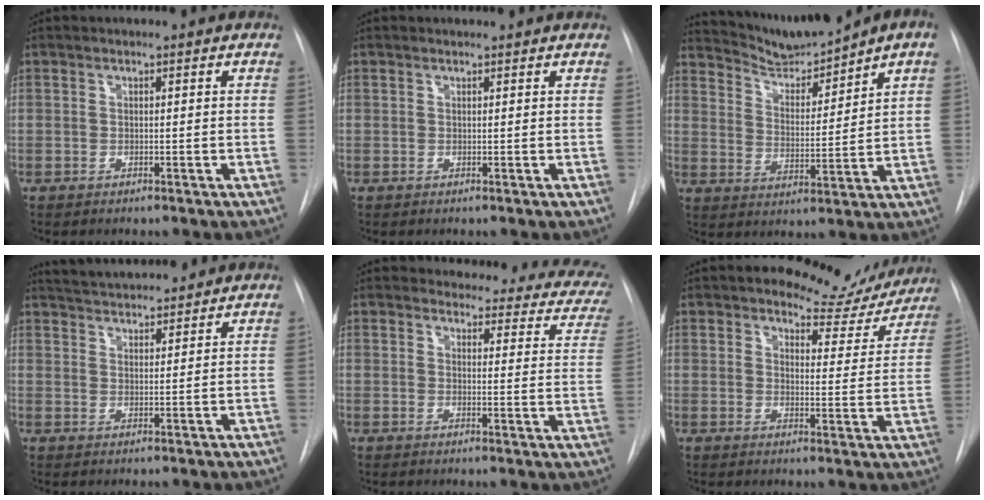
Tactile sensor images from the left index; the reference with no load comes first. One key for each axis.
{"total": 0.8, "fx": 0.8, "fy": 0.0, "fz": -0.1, "tx": -0.006, "ty": 0.006, "tz": 0.012}
{"total": 8.5, "fx": 8.0, "fy": -0.4, "fz": 2.8, "tx": -0.048, "ty": -0.006, "tz": 0.148}
{"total": 9.2, "fx": 8.7, "fy": 1.3, "fz": 2.7, "tx": -0.048, "ty": 0.020, "tz": 0.135}
{"total": 18.6, "fx": 17.4, "fy": 5.1, "fz": 4.5, "tx": -0.020, "ty": -0.073, "tz": 0.165}
{"total": 9.9, "fx": 9.0, "fy": 3.7, "fz": 1.7, "tx": -0.005, "ty": -0.023, "tz": 0.099}